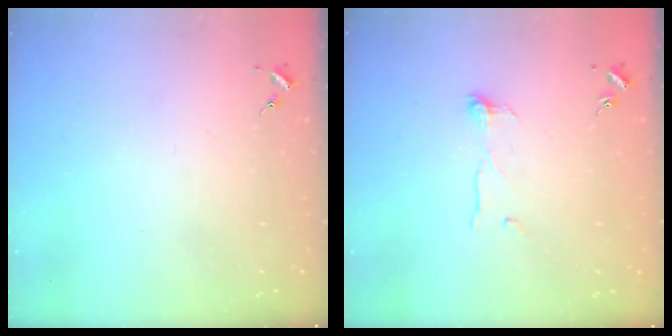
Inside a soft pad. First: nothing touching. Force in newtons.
{"total": 6.0, "press": 6.0, "slide": 0.5}